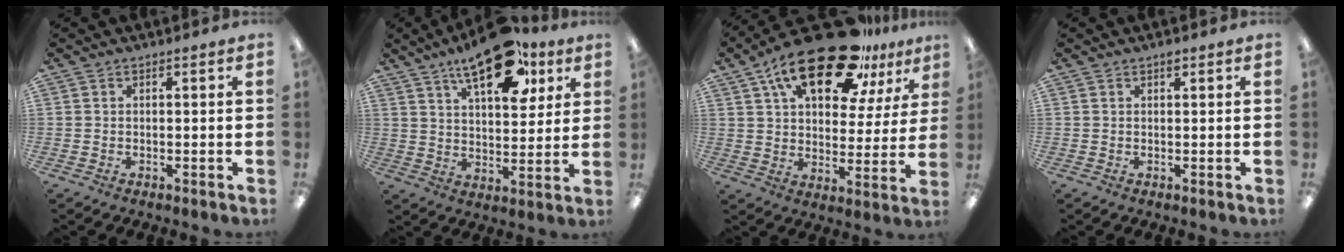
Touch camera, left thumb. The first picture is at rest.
{"total": 18.2, "force": [11.4, 8.2, 11.5], "torque": [-0.169, -0.050, 0.188]}
{"total": 23.2, "force": [15.1, 9.8, 14.7], "torque": [-0.248, -0.075, 0.256]}
{"total": 1.0, "force": [0.7, 0.5, 0.6], "torque": [-0.005, -0.001, 0.011]}